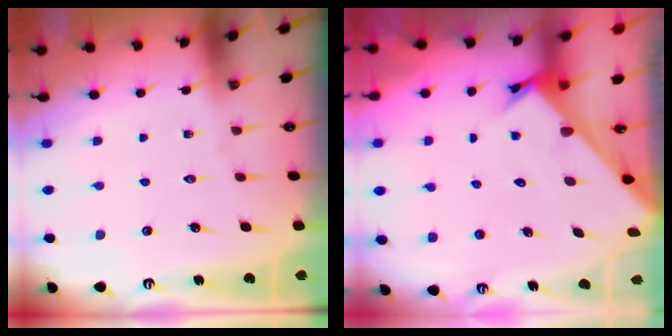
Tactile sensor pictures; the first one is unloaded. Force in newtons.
{"total": 2.6, "press": 2.6, "slide": 0.2}